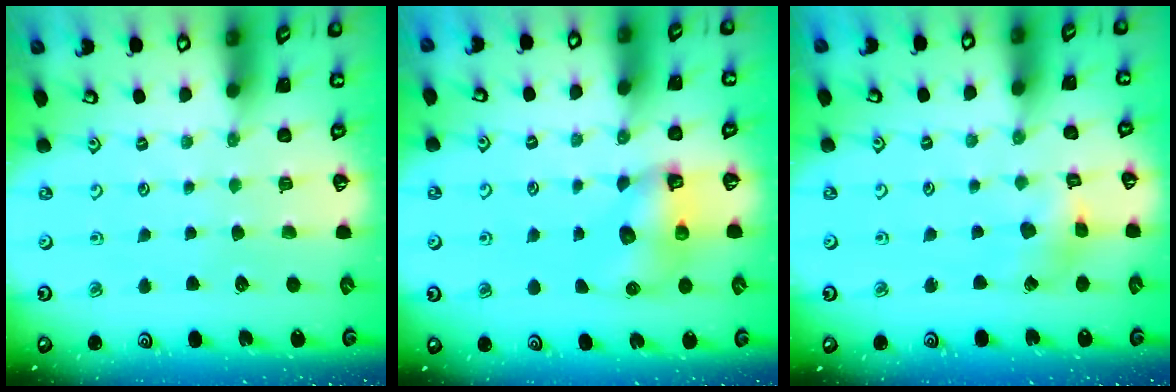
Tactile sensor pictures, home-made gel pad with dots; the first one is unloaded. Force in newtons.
{"total": 8.0, "press": 7.9, "slide": 0.5}
{"total": 5.4, "press": 5.4, "slide": 0.5}